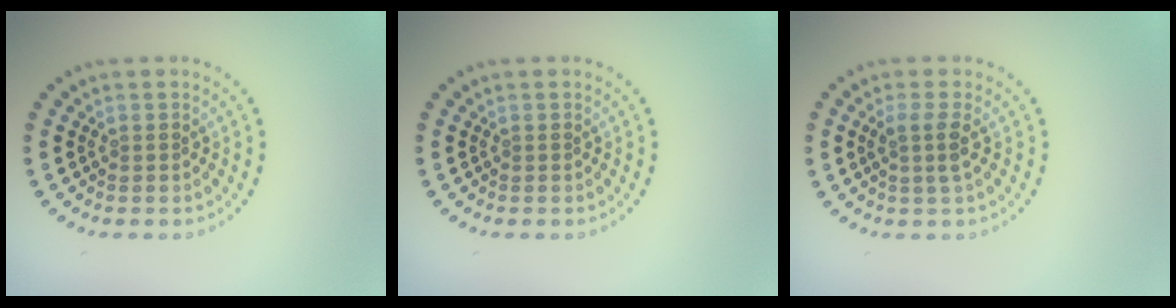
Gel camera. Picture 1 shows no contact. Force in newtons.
{"total": 0.0}
{"total": 2.0, "press": 1.6, "slide": 1.2}